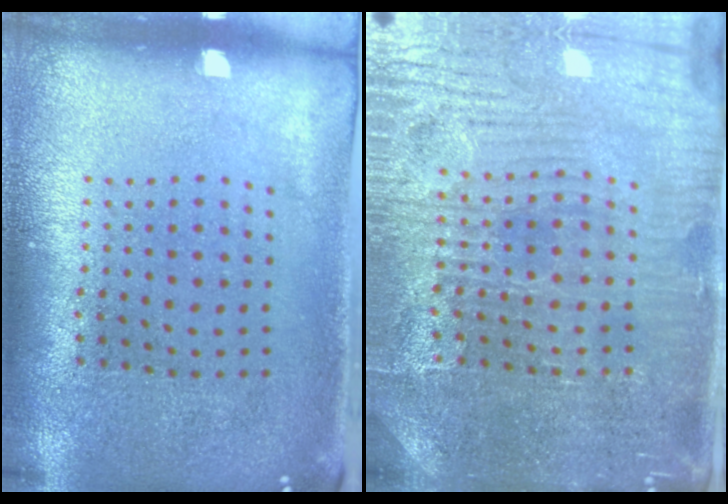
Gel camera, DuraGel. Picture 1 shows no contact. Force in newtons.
{"total": 4.6, "press": 4.4, "slide": 1.2}